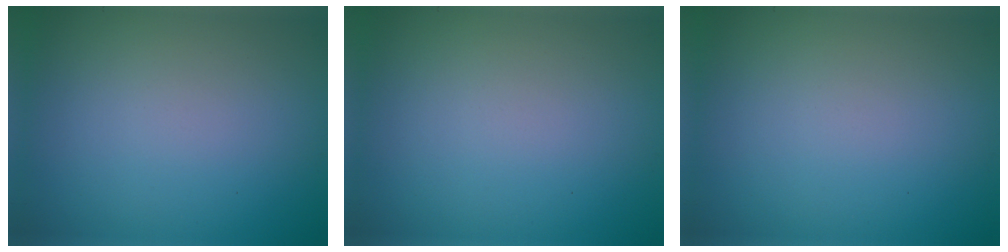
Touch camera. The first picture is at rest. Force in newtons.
{"total": 0.0}
{"total": 0.0}